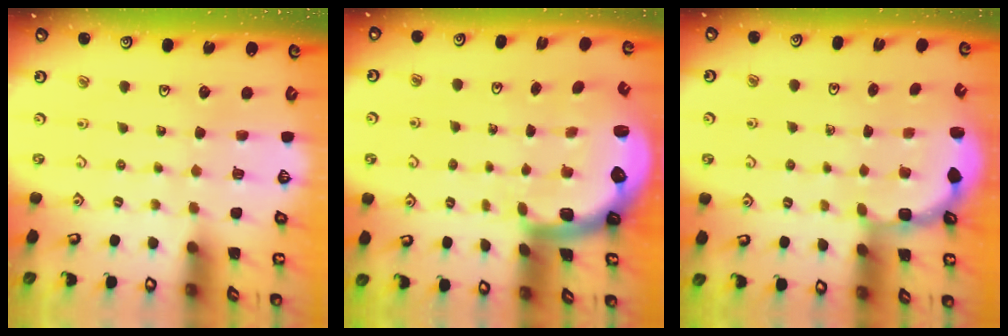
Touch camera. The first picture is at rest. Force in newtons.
{"total": 2.9, "press": 2.6, "slide": 1.4}
{"total": 3.0, "press": 2.3, "slide": 1.8}